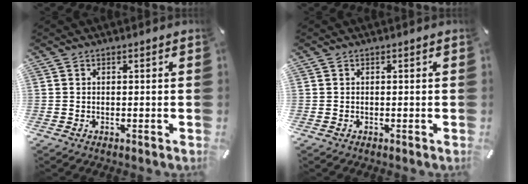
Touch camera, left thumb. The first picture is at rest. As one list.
[{"total": 0.0}]